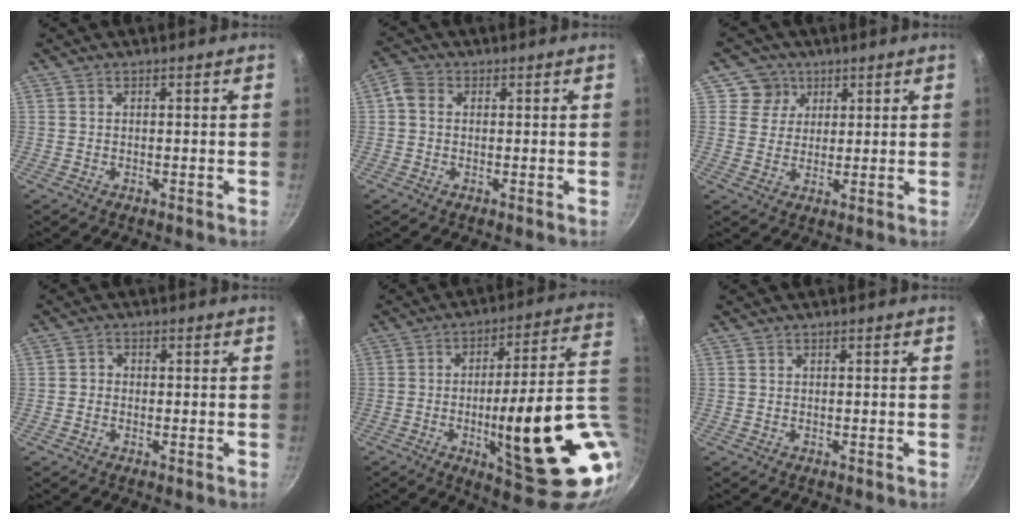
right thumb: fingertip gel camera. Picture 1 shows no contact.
{"total": 3.1, "force": [0.2, 2.6, 1.8], "torque": [-0.037, 0.011, -0.006]}
{"total": 5.4, "force": [2.5, 4.8, 0.4], "torque": [0.037, -0.004, 0.035]}
{"total": 1.5, "force": [-0.5, 1.3, 0.6], "torque": [-0.007, 0.007, -0.013]}
{"total": 25.3, "force": [-3.2, 6.7, 24.1], "torque": [-0.317, -0.004, -0.030]}
{"total": 0.0}